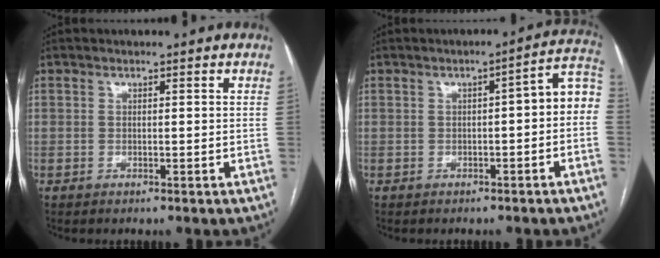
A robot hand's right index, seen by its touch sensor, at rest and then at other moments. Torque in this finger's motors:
{"motor_torque": [0.58, -0.06, 0.22, 0.04]}